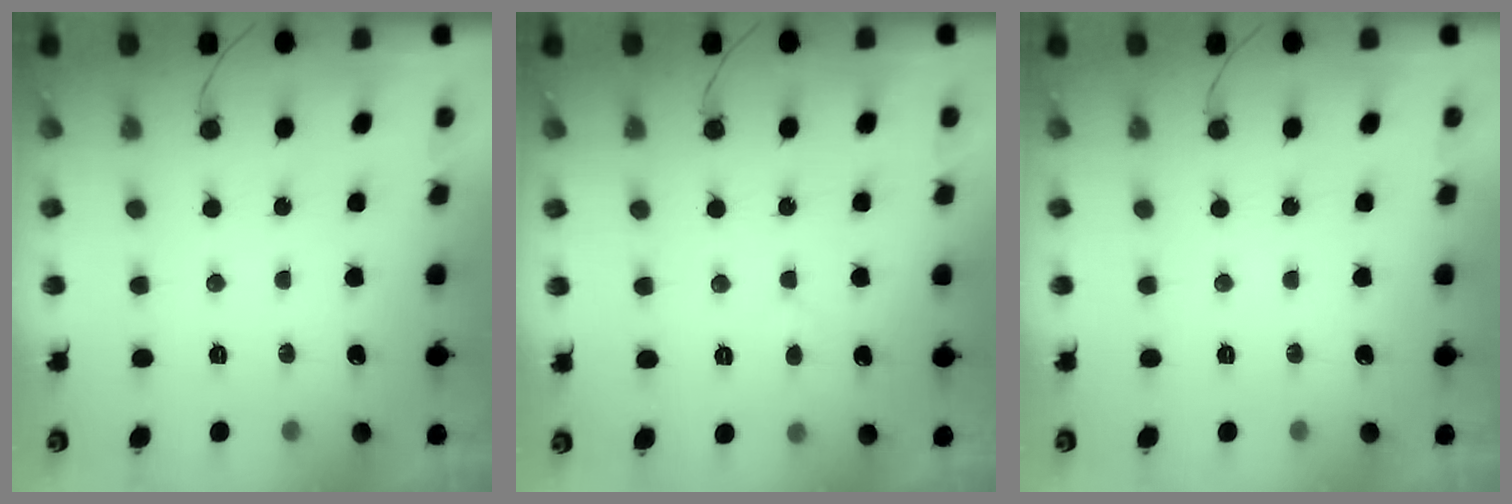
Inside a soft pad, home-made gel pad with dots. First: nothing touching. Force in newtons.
{"total": 2.3, "press": 2.3, "slide": 0.1}
{"total": 0.0}